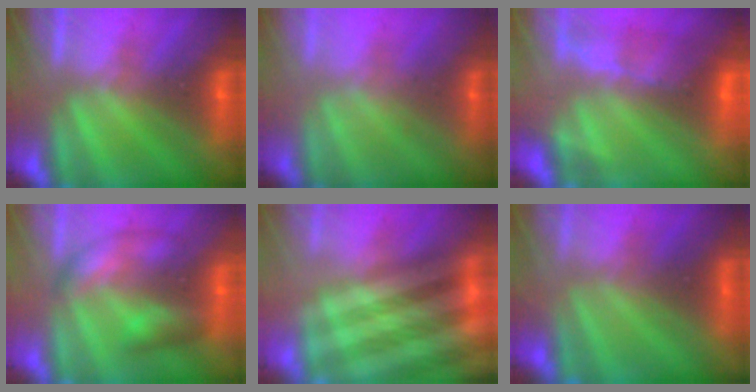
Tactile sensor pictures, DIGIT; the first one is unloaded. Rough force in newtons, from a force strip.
{"total": 1.2}
{"total": 7.8}
{"total": 2.6}
{"total": 5.6}
{"total": 6.1}